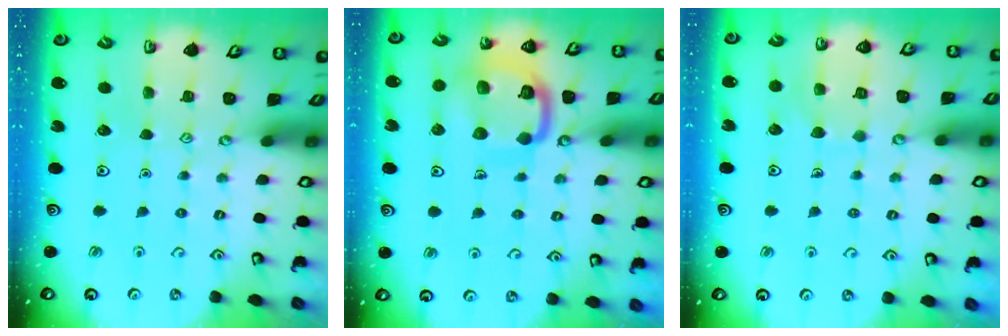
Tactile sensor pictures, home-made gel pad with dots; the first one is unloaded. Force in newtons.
{"total": 15.2, "press": 15.1, "slide": 1.7}
{"total": 6.3, "press": 6.3, "slide": 0.6}